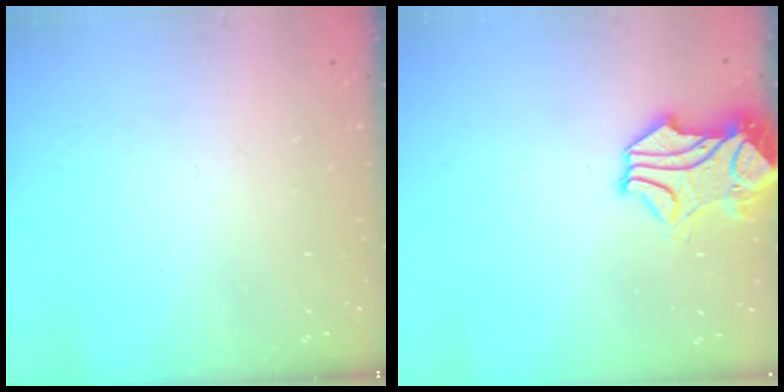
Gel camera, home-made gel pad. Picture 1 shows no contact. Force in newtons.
{"total": 2.2, "press": 1.8, "slide": 1.3}